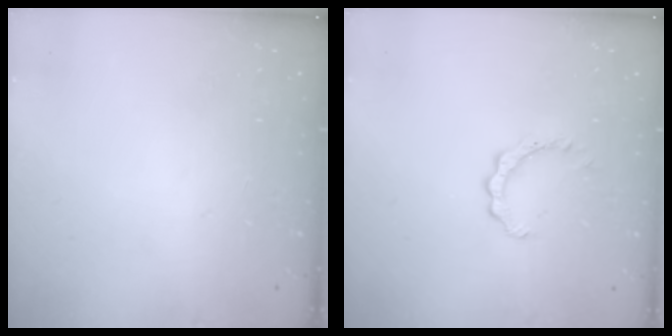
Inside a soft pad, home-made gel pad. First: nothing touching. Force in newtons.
{"total": 2.3, "press": 2.3, "slide": 0.3}